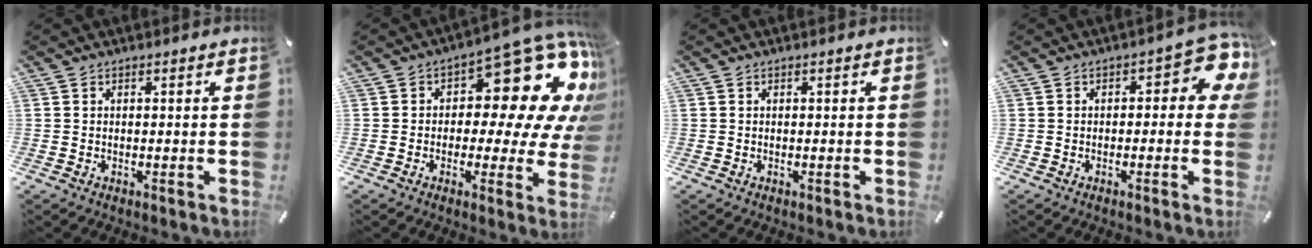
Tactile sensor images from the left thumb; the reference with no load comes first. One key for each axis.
{"total": 18.5, "fx": 8.2, "fy": 9.1, "fz": 13.9, "tx": -0.175, "ty": -0.071, "tz": 0.132}
{"total": 0.0}
{"total": 7.3, "fx": 1.4, "fy": 3.6, "fz": 6.2, "tx": -0.078, "ty": -0.009, "tz": 0.018}